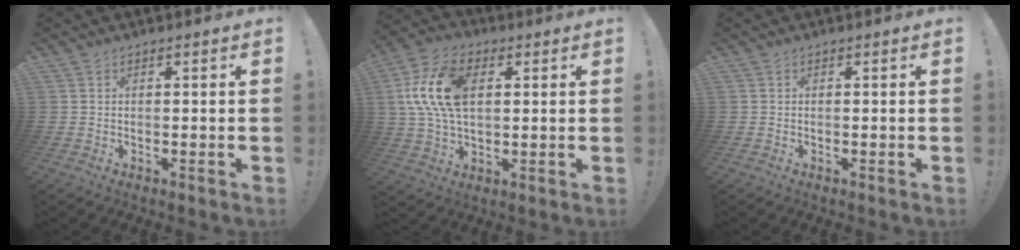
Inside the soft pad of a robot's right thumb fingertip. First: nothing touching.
{"total": 17.4, "force": [3.7, 10.9, 13.0], "torque": [-0.243, 0.004, 0.066]}
{"total": 0.0}